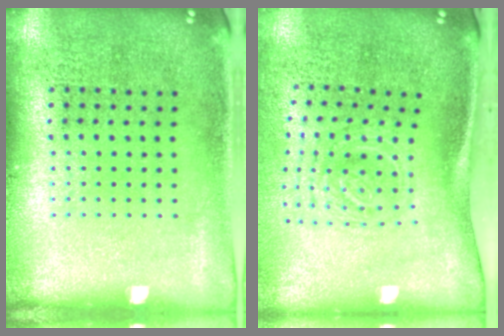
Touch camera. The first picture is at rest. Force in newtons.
{"total": 1.9, "press": 1.3, "slide": 1.4}